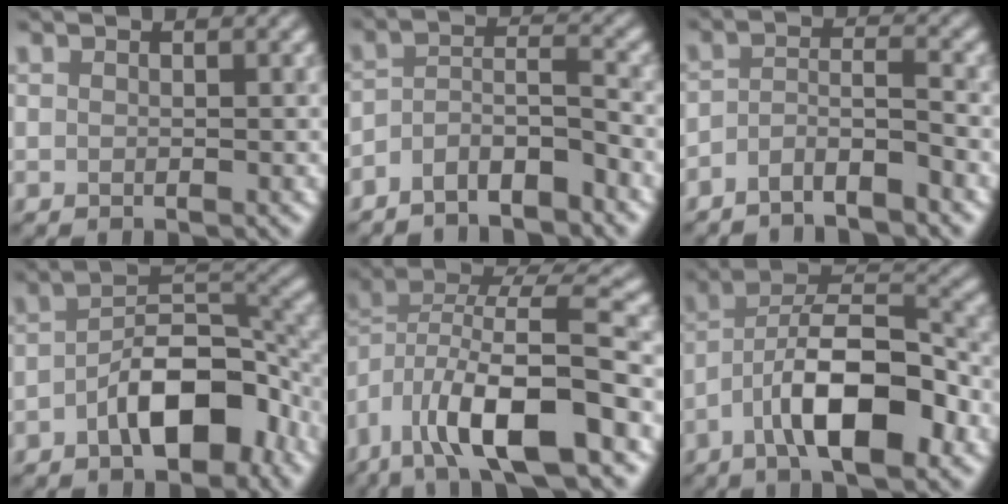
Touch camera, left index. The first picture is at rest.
{"total": 3.9, "force": [-2.9, 1.2, 2.3], "torque": [-0.042, 0.006, -0.059]}
{"total": 2.9, "force": [-2.2, 0.6, 1.8], "torque": [-0.033, 0.003, -0.050]}
{"total": 8.1, "force": [-3.4, 3.9, 6.3], "torque": [-0.096, 0.012, -0.062]}
{"total": 11.5, "force": [-4.7, 3.8, 9.8], "torque": [-0.163, 0.009, -0.095]}
{"total": 9.2, "force": [-4.1, 3.2, 7.6], "torque": [-0.121, 0.020, -0.074]}